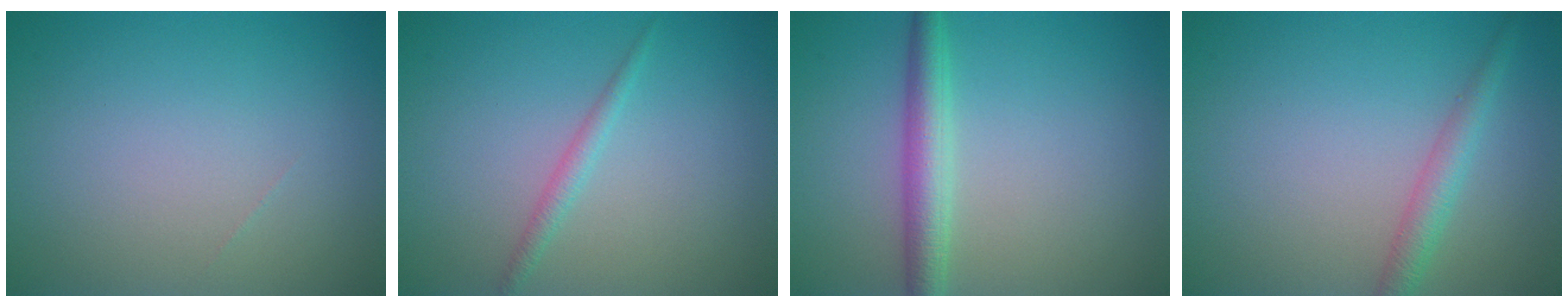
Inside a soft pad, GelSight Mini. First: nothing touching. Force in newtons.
{"total": 1.3, "press": 1.3, "slide": 0.0}
{"total": 3.3, "press": 3.3, "slide": 0.1}
{"total": 2.2, "press": 2.2, "slide": 0.1}